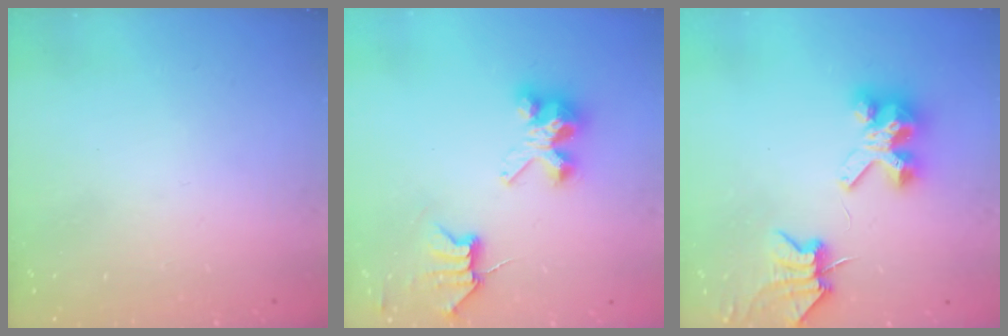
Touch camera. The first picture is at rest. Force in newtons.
{"total": 6.1, "press": 6.1, "slide": 0.2}
{"total": 7.0, "press": 7.0, "slide": 0.9}